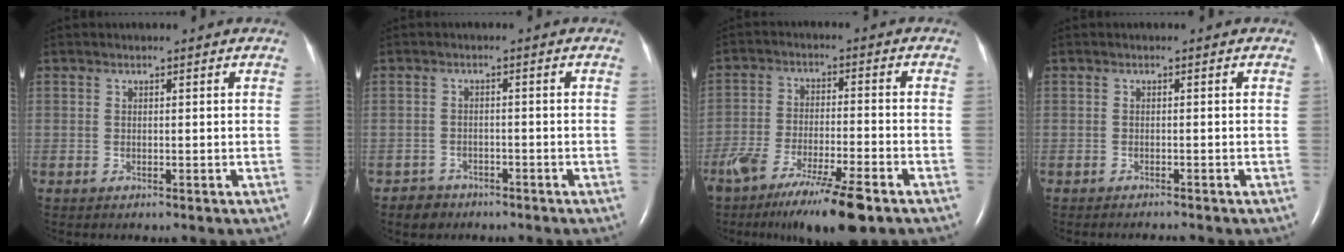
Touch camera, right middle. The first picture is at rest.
{"total": 2.7, "force": [-2.0, 1.8, -0.2], "torque": [-0.008, 0.007, -0.031]}
{"total": 14.2, "force": [-9.7, 1.4, 10.2], "torque": [-0.176, -0.039, -0.166]}
{"total": 1.2, "force": [-1.2, -0.2, 0.1], "torque": [-0.004, -0.004, -0.015]}